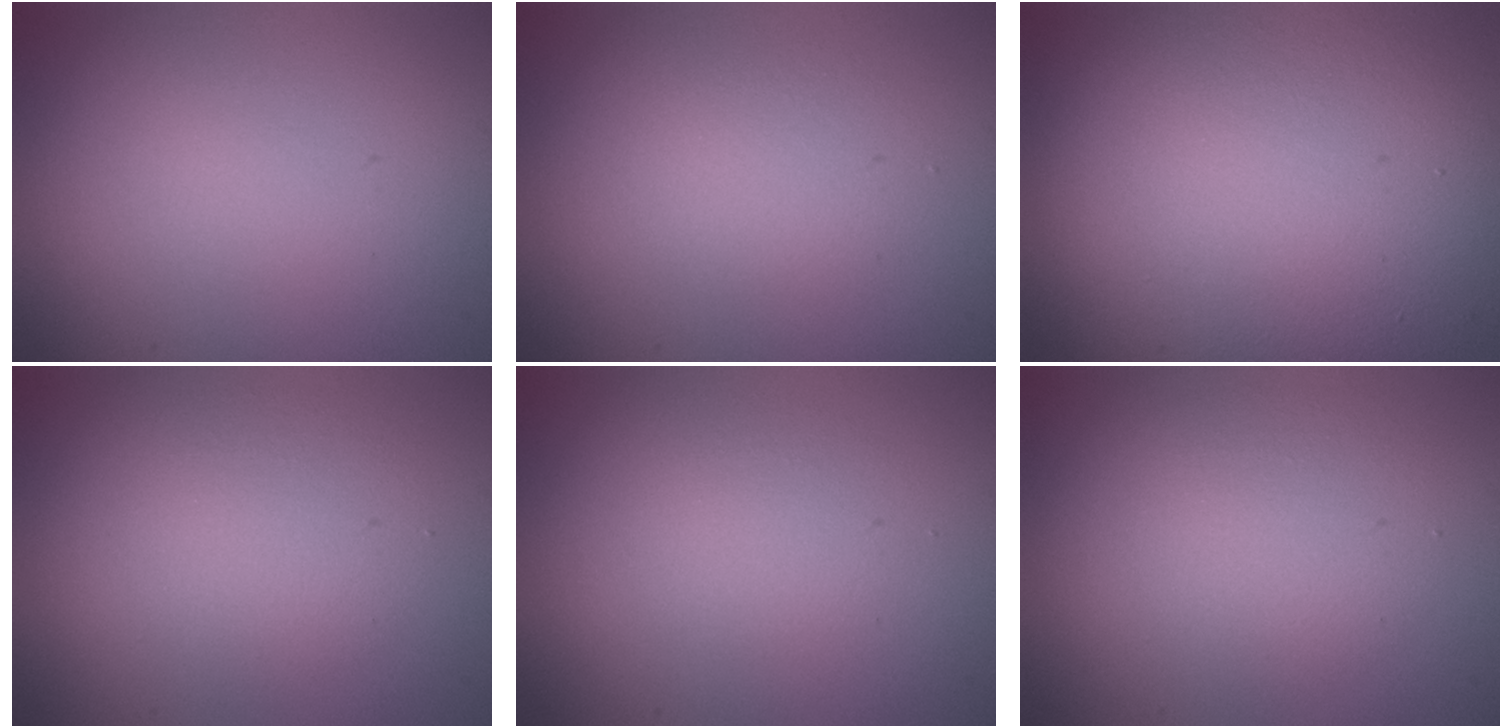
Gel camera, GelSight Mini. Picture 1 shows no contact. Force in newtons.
{"total": 1.7, "press": 1.7, "slide": 0.2}
{"total": 14.7, "press": 14.7, "slide": 1.2}
{"total": 2.6, "press": 2.6, "slide": 0.0}
{"total": 1.5, "press": 1.5, "slide": 0.1}
{"total": 3.0, "press": 3.0, "slide": 0.2}